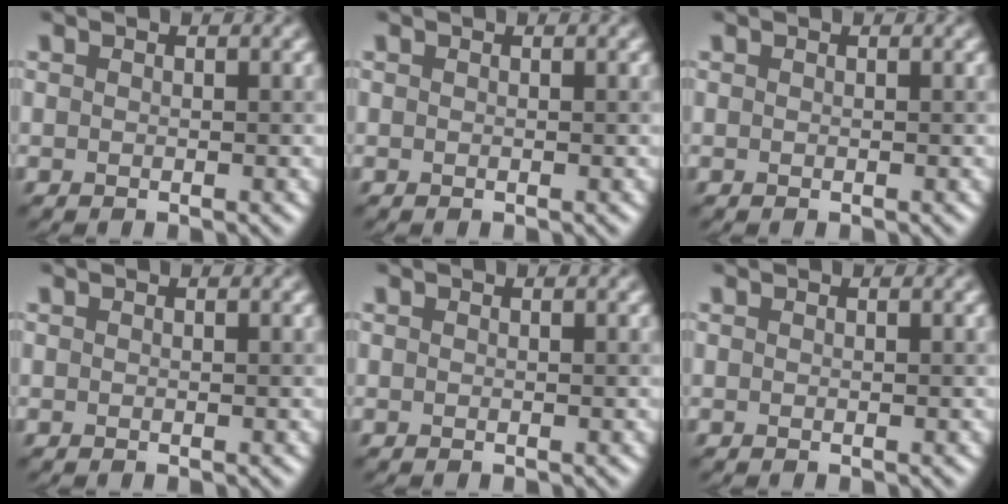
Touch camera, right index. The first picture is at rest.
{"total": 0.0}
{"total": 0.0}
{"total": 0.0}
{"total": 0.0}
{"total": 0.0}